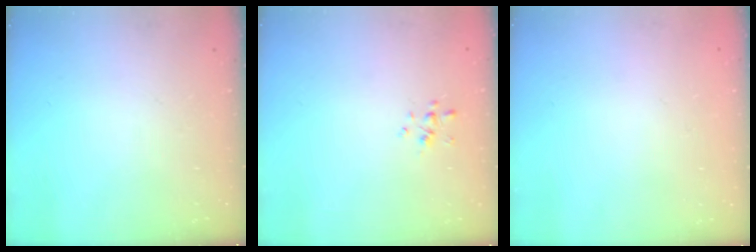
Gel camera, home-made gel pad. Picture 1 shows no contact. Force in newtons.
{"total": 3.2, "press": 3.1, "slide": 0.8}
{"total": 1.8, "press": 1.7, "slide": 0.1}